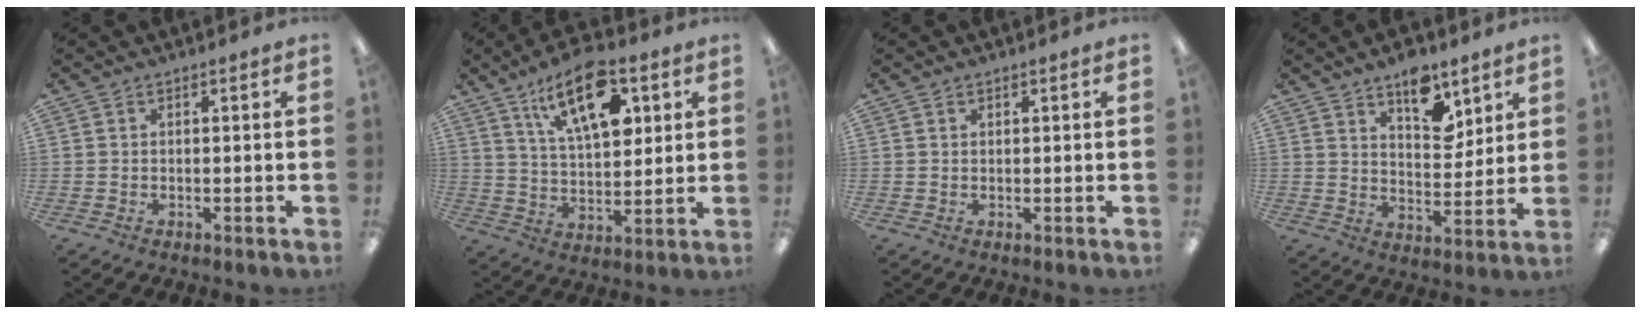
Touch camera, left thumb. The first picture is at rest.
{"total": 16.8, "force": [8.7, 7.9, 12.0], "torque": [-0.184, -0.029, 0.147]}
{"total": 0.6, "force": [0.4, 0.3, 0.2], "torque": [-0.004, 0.003, 0.007]}
{"total": 10.7, "force": [7.2, 5.3, 5.9], "torque": [-0.070, -0.039, 0.122]}